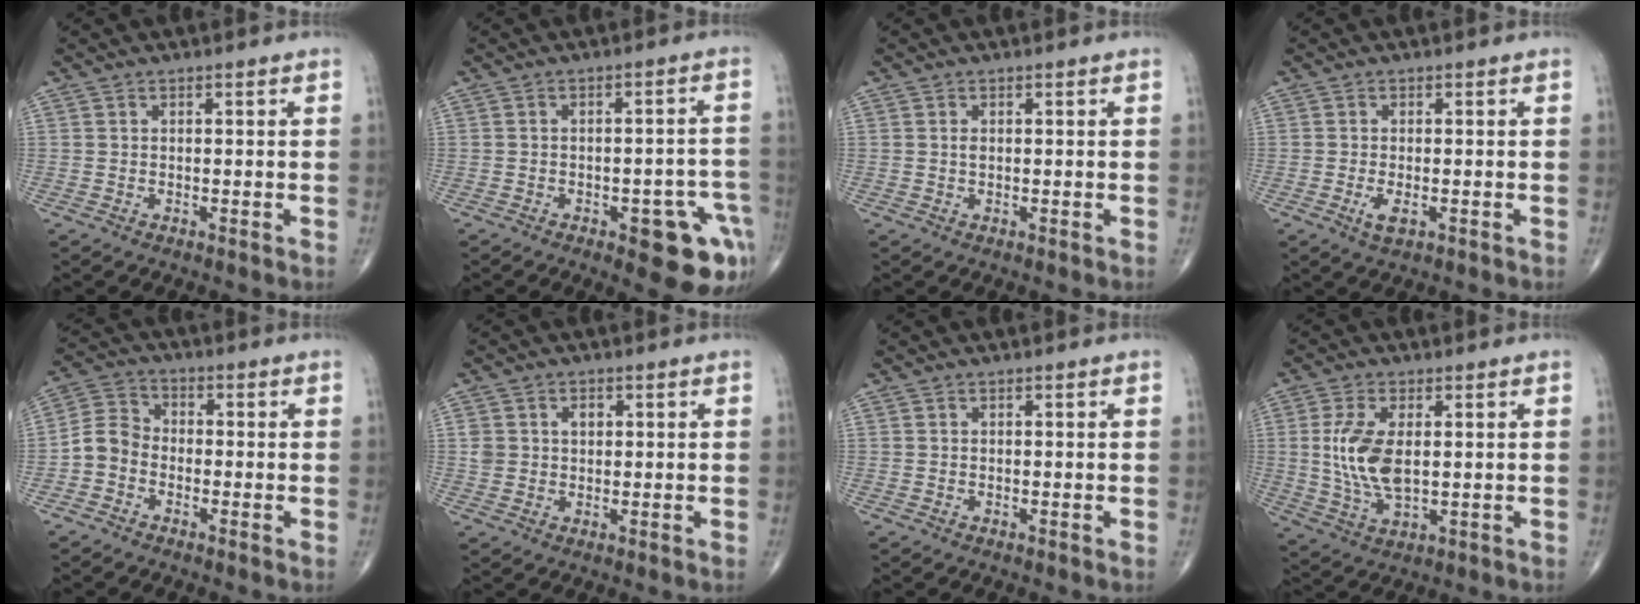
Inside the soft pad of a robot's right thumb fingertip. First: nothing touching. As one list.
[{"total": 11.9, "force": [-5.4, 4.5, 9.7], "torque": [-0.075, 0.030, -0.056]}, {"total": 0.7, "force": [0.1, 0.4, 0.6], "torque": [-0.011, -0.001, 0.002]}, {"total": 2.7, "force": [-0.9, 1.1, 2.3], "torque": [-0.048, -0.006, -0.016]}, {"total": 5.5, "force": [-2.0, 4.4, 2.5], "torque": [-0.036, 0.024, -0.055]}, {"total": 3.5, "force": [1.0, 2.8, 1.9], "torque": [-0.018, -0.003, 0.019]}, {"total": 0.0}, {"total": 9.9, "force": [1.0, 4.8, 8.6], "torque": [-0.183, -0.013, 0.026]}]